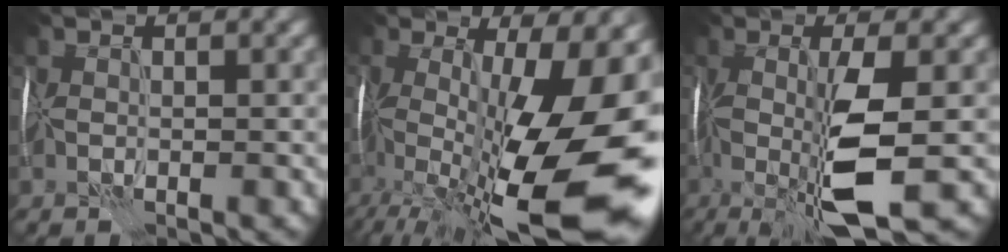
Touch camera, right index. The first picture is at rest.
{"total": 18.5, "force": [-3.5, 6.2, 17.1], "torque": [-0.273, -0.029, -0.047]}
{"total": 8.2, "force": [-1.5, 1.6, 7.9], "torque": [-0.153, -0.006, -0.027]}